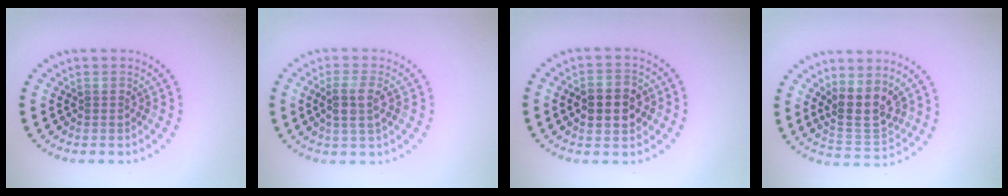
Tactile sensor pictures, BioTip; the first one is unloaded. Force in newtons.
{"total": 2.2, "press": 2.1, "slide": 0.8}
{"total": 4.5, "press": 4.5, "slide": 0.3}
{"total": 3.8, "press": 3.5, "slide": 1.6}